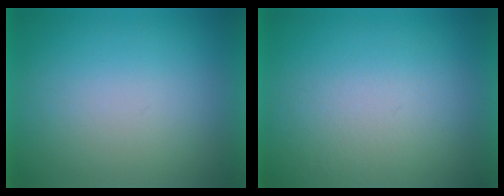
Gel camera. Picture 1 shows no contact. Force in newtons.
{"total": 3.2}